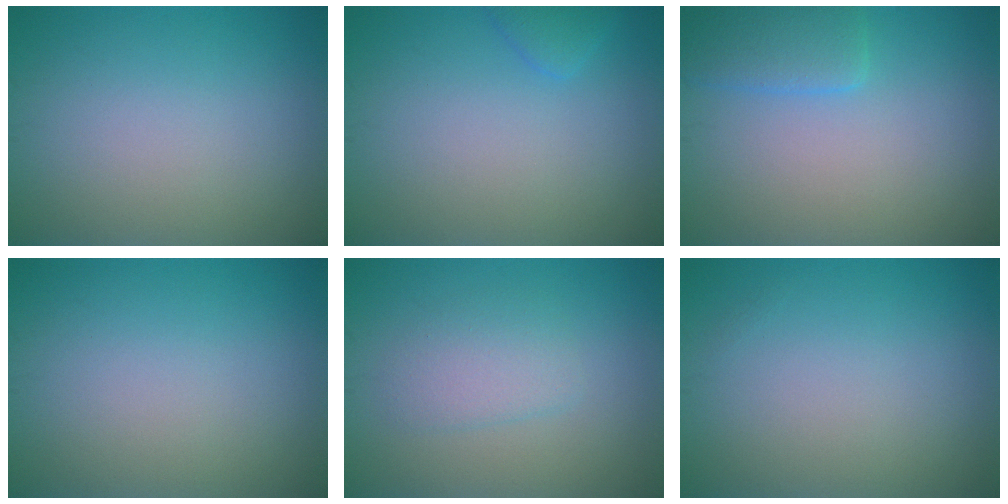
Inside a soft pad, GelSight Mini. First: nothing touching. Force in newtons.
{"total": 1.3, "press": 1.3, "slide": 0.1}
{"total": 3.0, "press": 3.0, "slide": 0.2}
{"total": 0.0}
{"total": 2.4, "press": 2.4, "slide": 0.1}
{"total": 0.0}